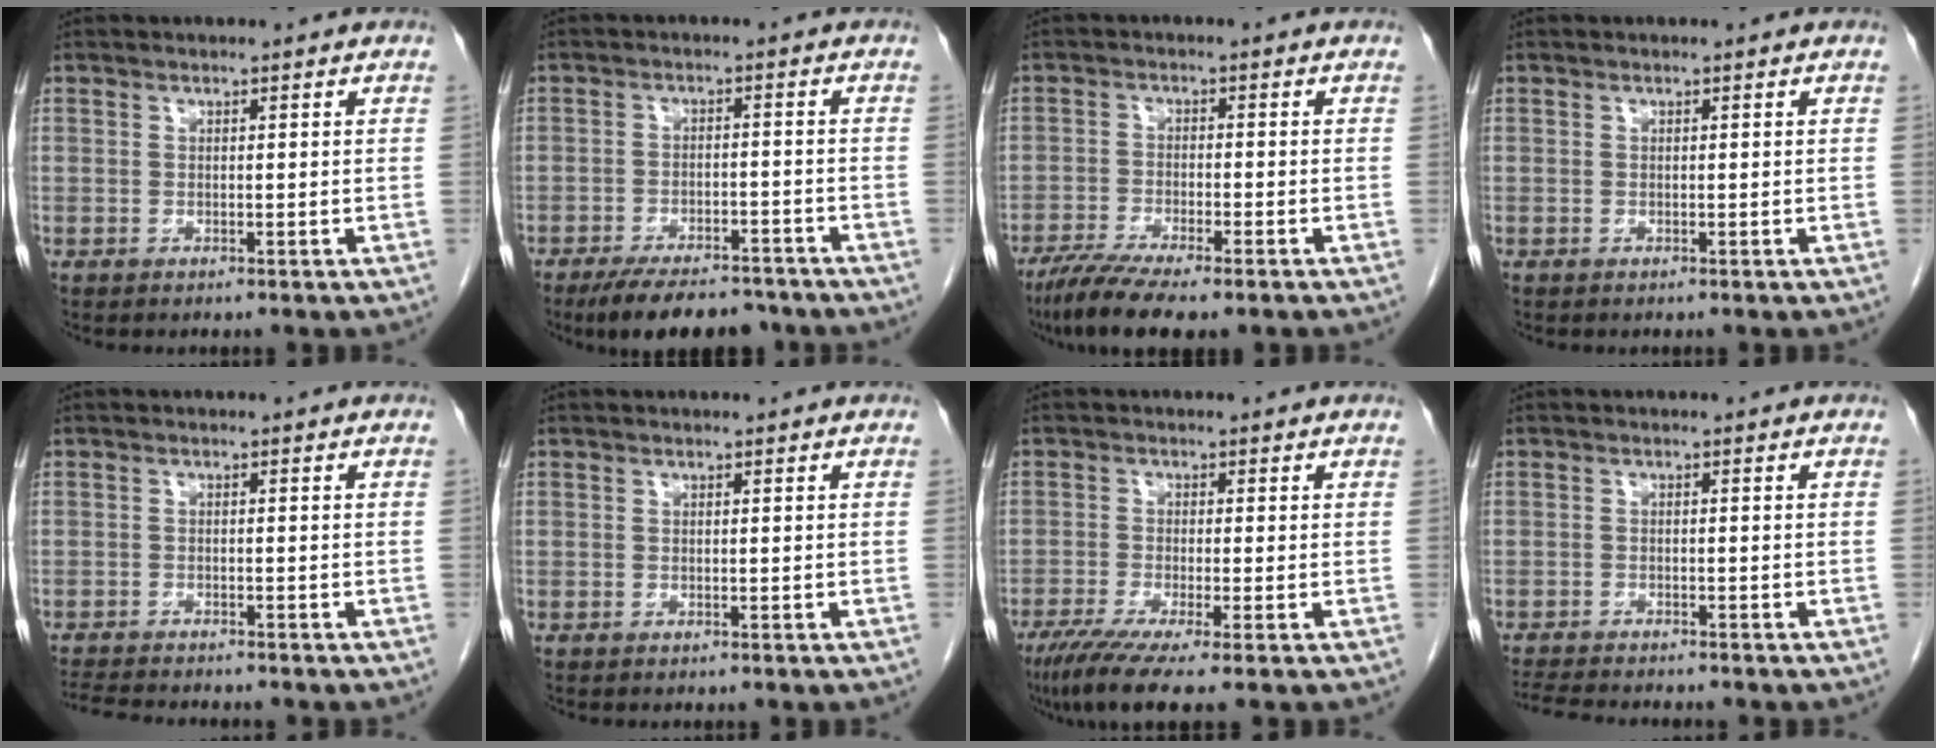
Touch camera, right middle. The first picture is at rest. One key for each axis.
{"total": 11.0, "fx": -9.3, "fy": 3.3, "fz": 4.7, "tx": -0.066, "ty": -0.002, "tz": -0.138}
{"total": 8.4, "fx": -6.5, "fy": 0.8, "fz": 5.3, "tx": -0.090, "ty": -0.018, "tz": -0.108}
{"total": 0.0}
{"total": 6.8, "fx": -6.3, "fy": 0.7, "fz": 2.4, "tx": -0.039, "ty": -0.013, "tz": -0.102}
{"total": 0.0}
{"total": 7.8, "fx": -5.3, "fy": 0.0, "fz": 5.7, "tx": -0.094, "ty": -0.021, "tz": -0.090}
{"total": 7.7, "fx": -7.0, "fy": 0.8, "fz": 3.0, "tx": -0.048, "ty": -0.014, "tz": -0.111}